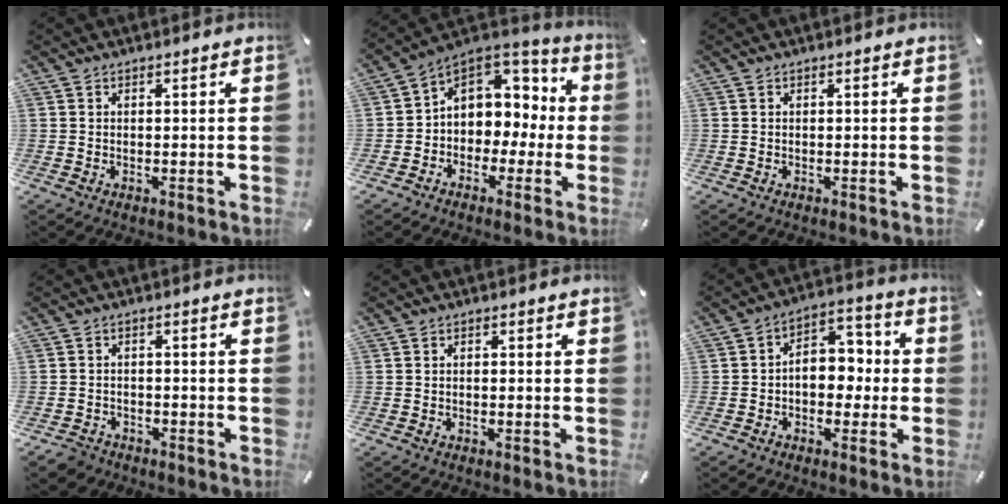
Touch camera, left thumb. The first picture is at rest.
{"total": 8.6, "force": [1.6, 7.8, 3.2], "torque": [-0.062, -0.009, 0.037]}
{"total": 0.0}
{"total": 3.1, "force": [-2.5, 1.8, 0.7], "torque": [-0.025, 0.009, -0.053]}
{"total": 0.7, "force": [-0.3, 0.5, 0.4], "torque": [-0.008, 0.001, -0.007]}
{"total": 8.1, "force": [-1.1, 6.1, 5.2], "torque": [-0.064, 0.006, -0.023]}